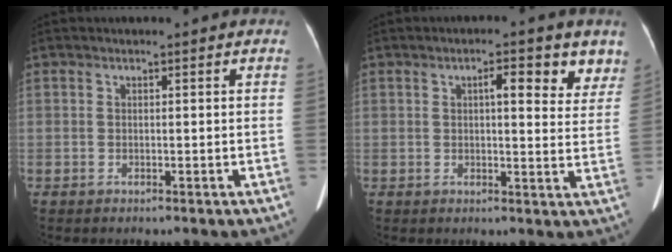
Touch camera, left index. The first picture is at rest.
{"total": 6.6, "force": [3.7, 1.9, 5.1], "torque": [-0.050, 0.006, 0.042]}